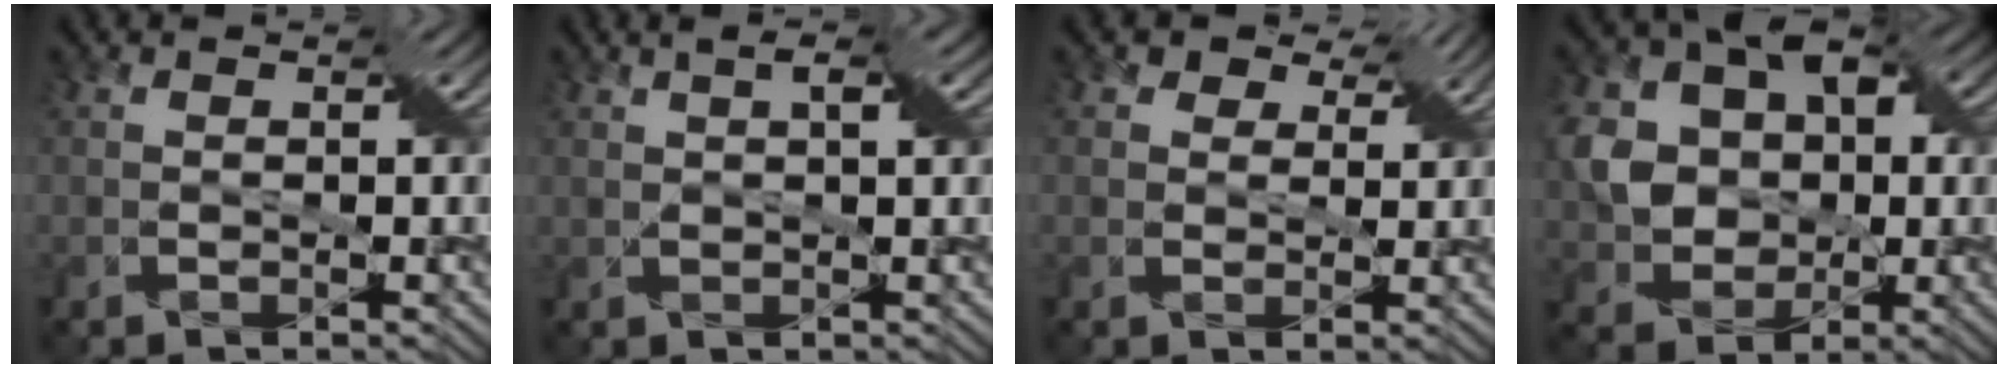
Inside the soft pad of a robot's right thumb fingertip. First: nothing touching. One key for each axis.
{"total": 2.4, "fx": 1.3, "fy": 0.6, "fz": 2.0, "tx": -0.025, "ty": 0.002, "tz": 0.018}
{"total": 5.8, "fx": 4.1, "fy": 3.5, "fz": 2.3, "tx": -0.050, "ty": -0.002, "tz": 0.059}
{"total": 9.0, "fx": 0.4, "fy": 7.7, "fz": 4.7, "tx": -0.107, "ty": -0.005, "tz": 0.002}